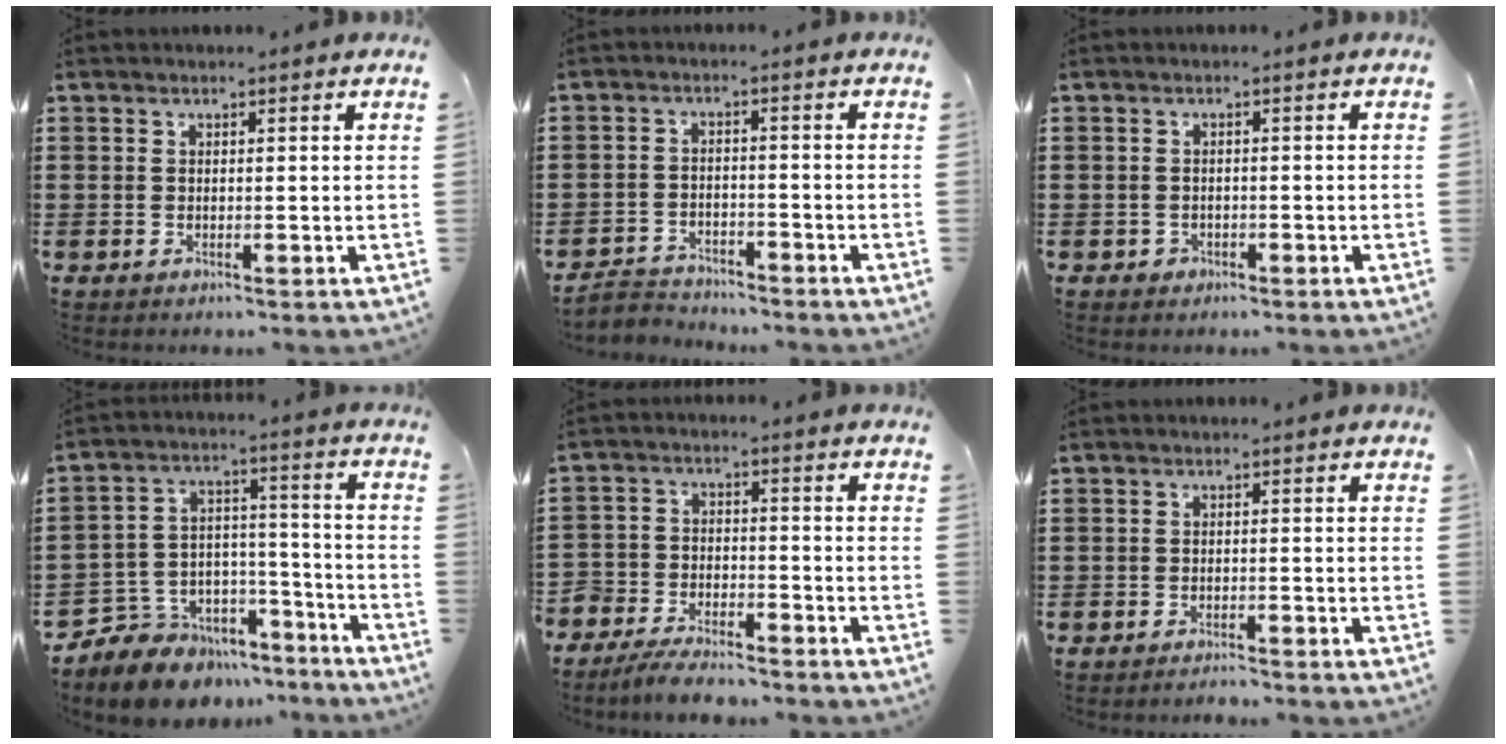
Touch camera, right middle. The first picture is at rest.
{"total": 3.1, "force": [-3.0, 0.8, 0.1], "torque": [-0.016, -0.001, -0.066]}
{"total": 0.9, "force": [-0.7, 0.6, 0.1], "torque": [-0.005, -0.001, -0.015]}
{"total": 7.4, "force": [-6.5, 3.4, -0.3], "torque": [-0.008, 0.012, -0.125]}
{"total": 5.1, "force": [-5.0, 1.0, 0.4], "torque": [-0.008, 0.012, -0.102]}
{"total": 1.4, "force": [-1.4, 0.0, 0.0], "torque": [-0.002, 0.003, -0.028]}